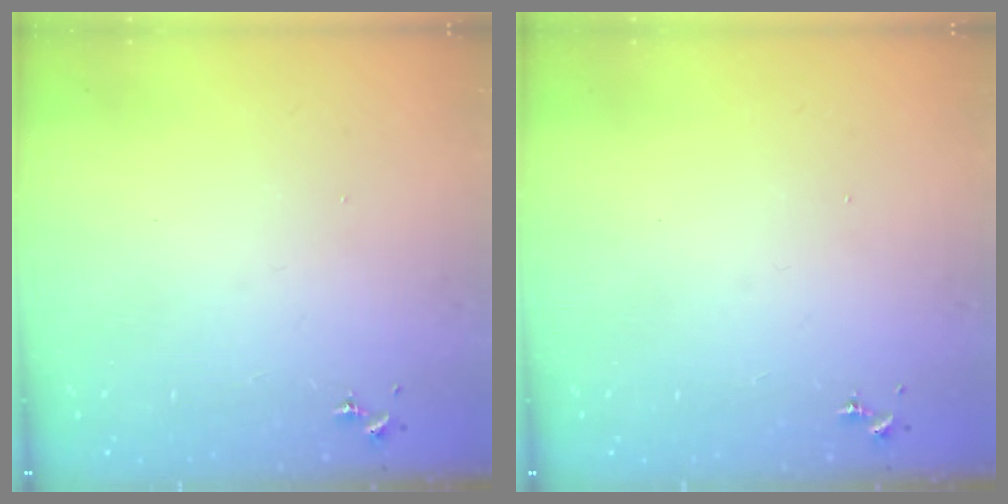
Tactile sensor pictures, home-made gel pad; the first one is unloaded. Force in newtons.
{"total": 0.0}